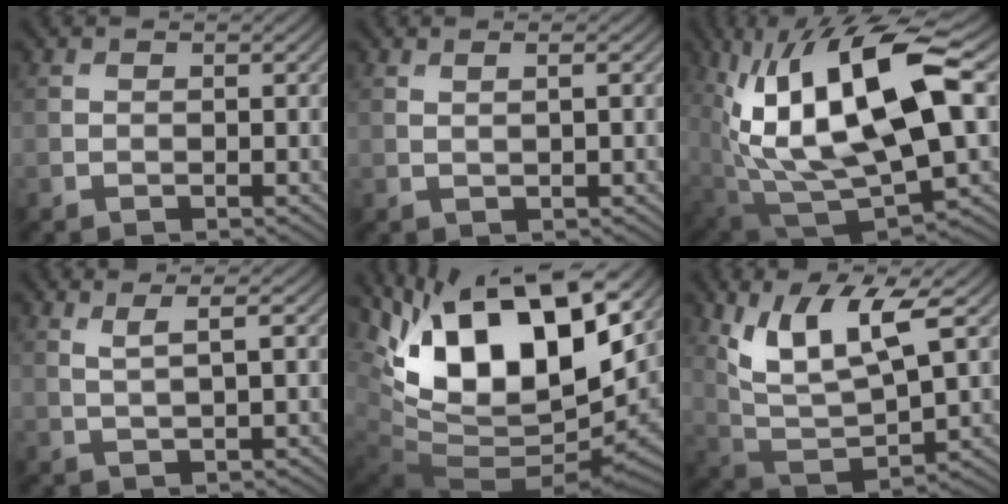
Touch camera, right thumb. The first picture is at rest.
{"total": 1.4, "force": [0.5, 0.2, 1.3], "torque": [-0.018, -0.002, 0.006]}
{"total": 18.9, "force": [3.9, 7.7, 16.9], "torque": [-0.323, 0.009, 0.067]}
{"total": 2.6, "force": [1.1, 0.4, 2.3], "torque": [-0.039, 0.004, 0.022]}
{"total": 18.5, "force": [6.3, 9.0, 14.9], "torque": [-0.287, 0.000, 0.120]}
{"total": 10.9, "force": [5.0, 4.1, 8.8], "torque": [-0.191, -0.009, 0.102]}